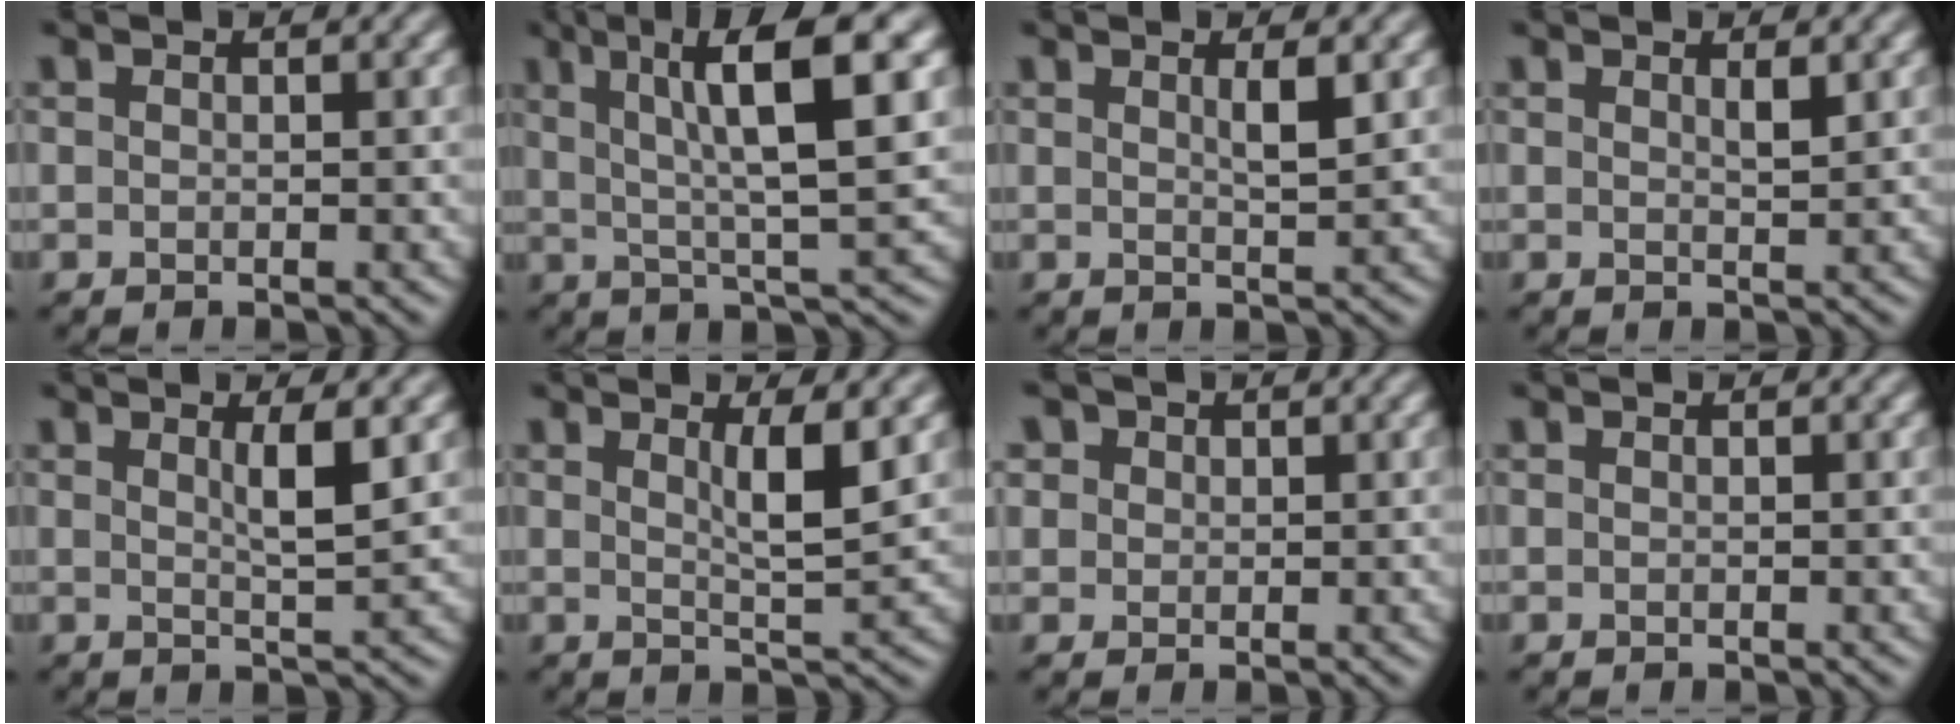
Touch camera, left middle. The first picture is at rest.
{"total": 9.3, "force": [3.2, 1.8, 8.5], "torque": [-0.119, 0.016, 0.051]}
{"total": 1.7, "force": [0.8, 0.2, 1.4], "torque": [-0.022, 0.001, 0.011]}
{"total": 0.9, "force": [0.8, 0.1, 0.5], "torque": [-0.009, 0.000, 0.011]}
{"total": 2.7, "force": [1.1, 0.4, 2.4], "torque": [-0.035, 0.000, 0.017]}
{"total": 3.2, "force": [1.3, 0.5, 2.9], "torque": [-0.044, -0.005, 0.023]}
{"total": 2.8, "force": [1.7, 2.1, 0.6], "torque": [-0.026, 0.010, 0.025]}
{"total": 0.0}